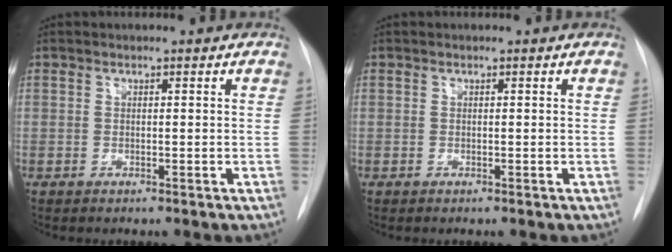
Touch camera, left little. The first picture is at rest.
{"total": 0.0}